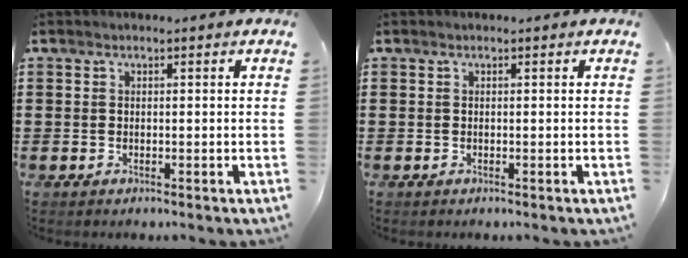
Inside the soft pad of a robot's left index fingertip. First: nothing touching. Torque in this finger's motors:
{"motor_torque": [0.00, 0.00, 0.00, 0.00]}